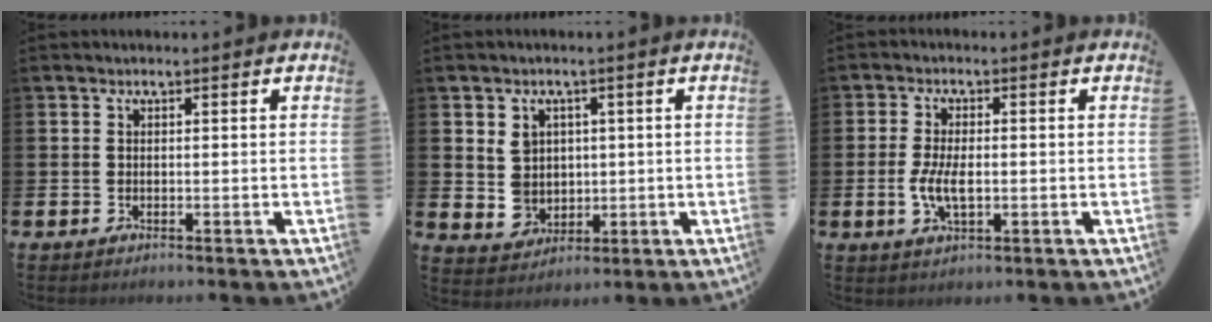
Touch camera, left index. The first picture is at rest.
{"total": 4.5, "force": [1.4, 4.1, 1.1], "torque": [-0.033, 0.009, 0.025]}
{"total": 4.5, "force": [-0.4, 2.1, 4.0], "torque": [-0.078, 0.003, -0.009]}